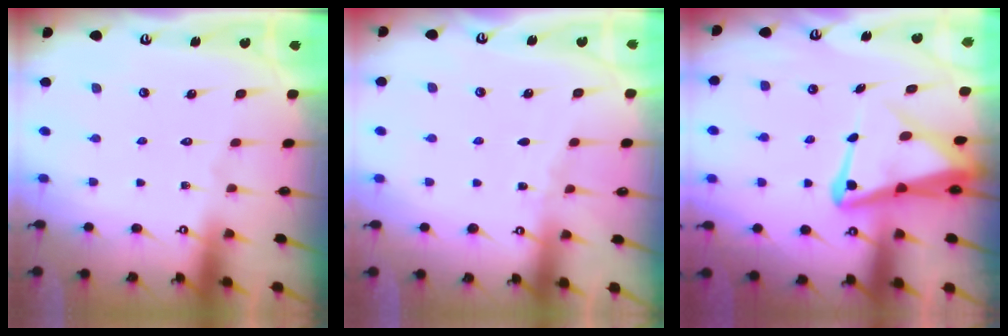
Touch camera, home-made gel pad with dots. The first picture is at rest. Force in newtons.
{"total": 3.9, "press": 3.8, "slide": 0.5}
{"total": 7.9, "press": 7.9, "slide": 0.7}